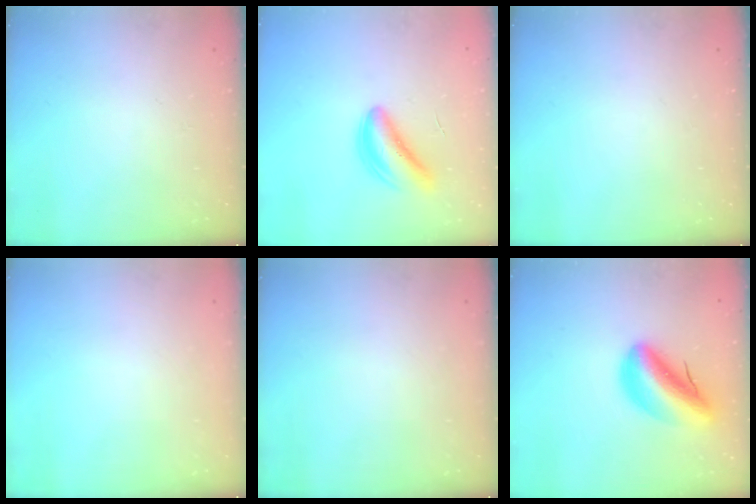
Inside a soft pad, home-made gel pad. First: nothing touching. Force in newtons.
{"total": 4.7, "press": 4.5, "slide": 1.3}
{"total": 0.0}
{"total": 0.0}
{"total": 0.0}
{"total": 12.1, "press": 11.6, "slide": 3.4}